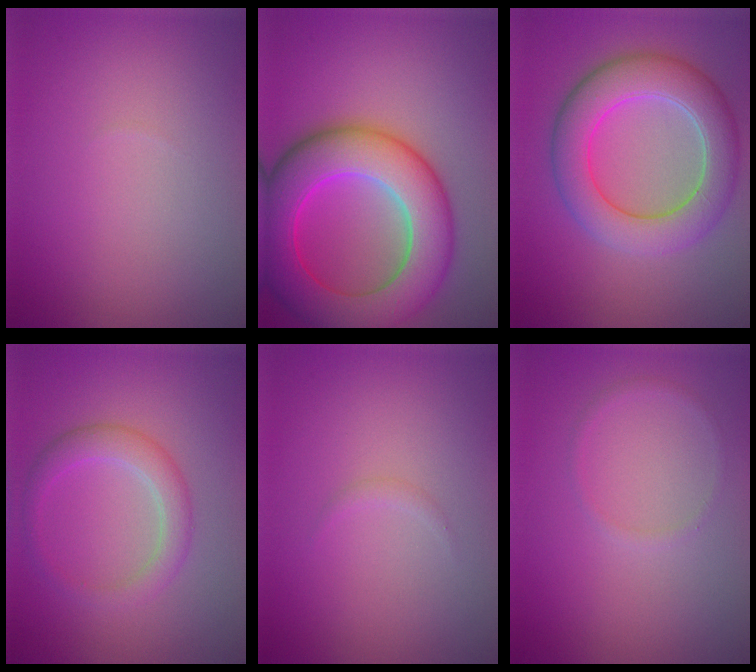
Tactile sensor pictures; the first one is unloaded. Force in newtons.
{"total": 10.8, "press": 10.8, "slide": 0.3}
{"total": 8.3, "press": 8.3, "slide": 0.1}
{"total": 2.8, "press": 2.8, "slide": 0.1}
{"total": 0.6, "press": 0.6, "slide": 0.1}
{"total": 0.8, "press": 0.8, "slide": 0.1}